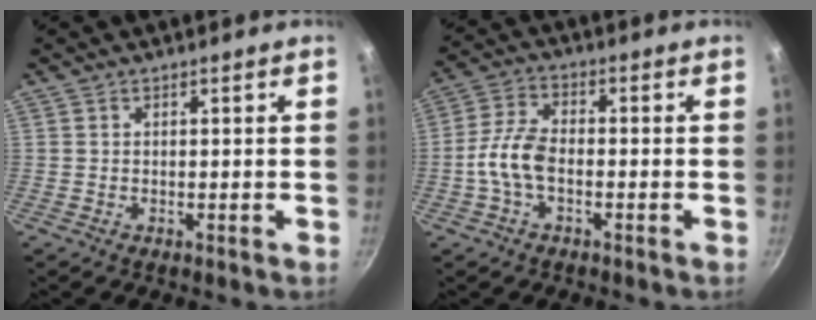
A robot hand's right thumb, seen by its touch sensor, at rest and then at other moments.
{"total": 7.2, "force": [-1.9, 3.9, 5.8], "torque": [-0.117, 0.030, -0.045]}